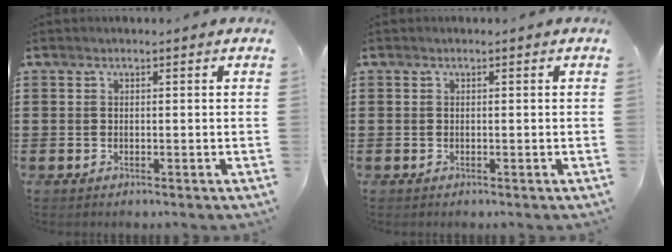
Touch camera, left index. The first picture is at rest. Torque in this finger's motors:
{"motor_torque": [0.00, 0.00, -0.01, 0.01]}